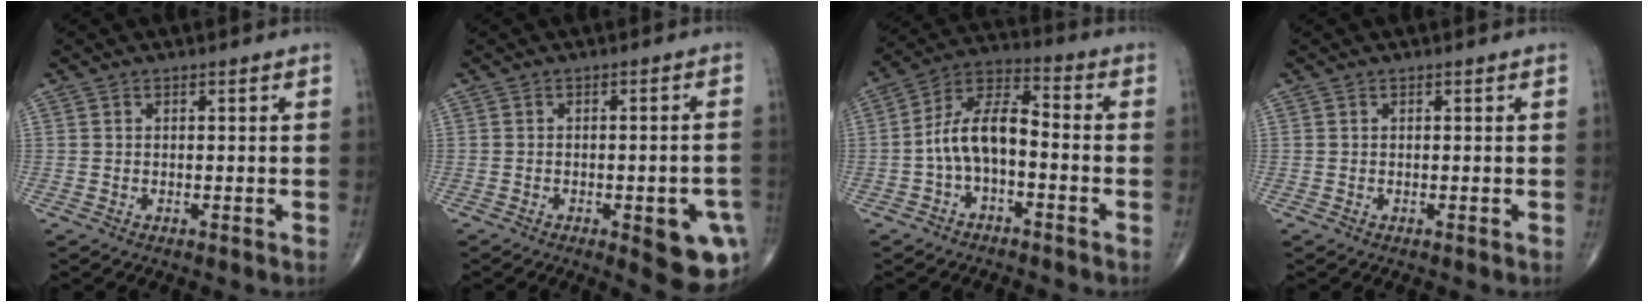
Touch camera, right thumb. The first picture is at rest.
{"total": 10.5, "force": [-3.8, 3.6, 9.2], "torque": [-0.091, 0.007, -0.038]}
{"total": 10.2, "force": [-2.2, 5.1, 8.5], "torque": [-0.152, 0.047, -0.051]}
{"total": 0.0}